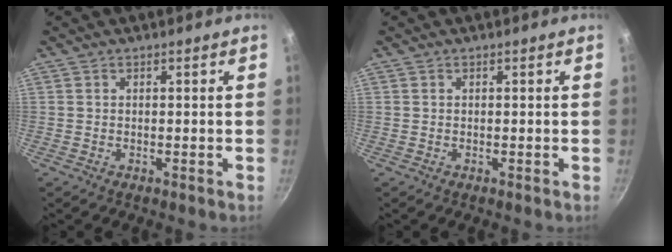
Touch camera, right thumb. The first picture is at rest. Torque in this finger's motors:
{"motor_torque": [0.01, 0.00, 0.05, 0.04, 0.03]}